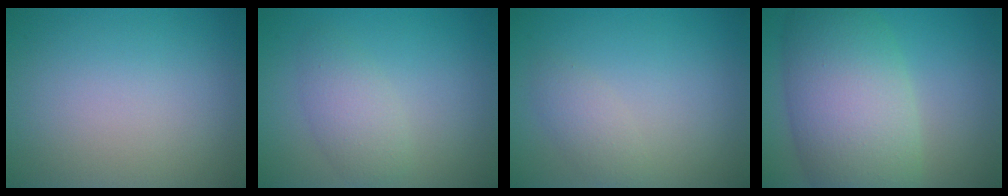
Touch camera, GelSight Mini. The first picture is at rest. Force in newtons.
{"total": 2.6, "press": 2.6, "slide": 0.1}
{"total": 1.7, "press": 1.7, "slide": 0.1}
{"total": 10.2, "press": 10.2, "slide": 0.6}